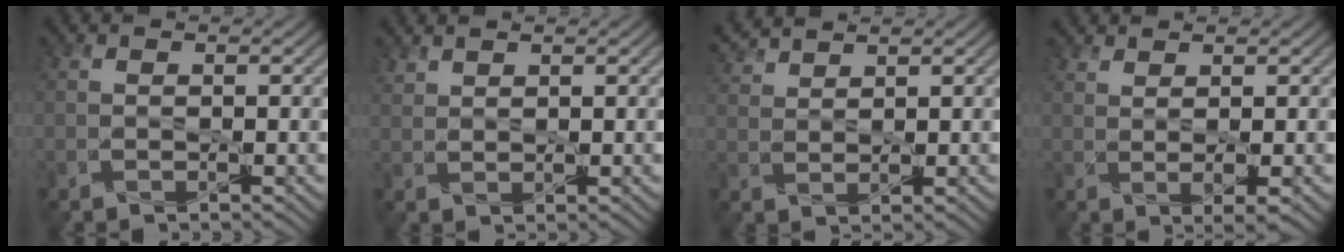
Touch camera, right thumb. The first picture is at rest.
{"total": 1.5, "force": [1.4, 0.4, 0.5], "torque": [-0.018, 0.002, 0.036]}
{"total": 3.8, "force": [3.3, 0.6, 1.7], "torque": [-0.045, 0.009, 0.070]}
{"total": 2.5, "force": [1.1, 0.4, 2.2], "torque": [-0.045, -0.002, 0.026]}